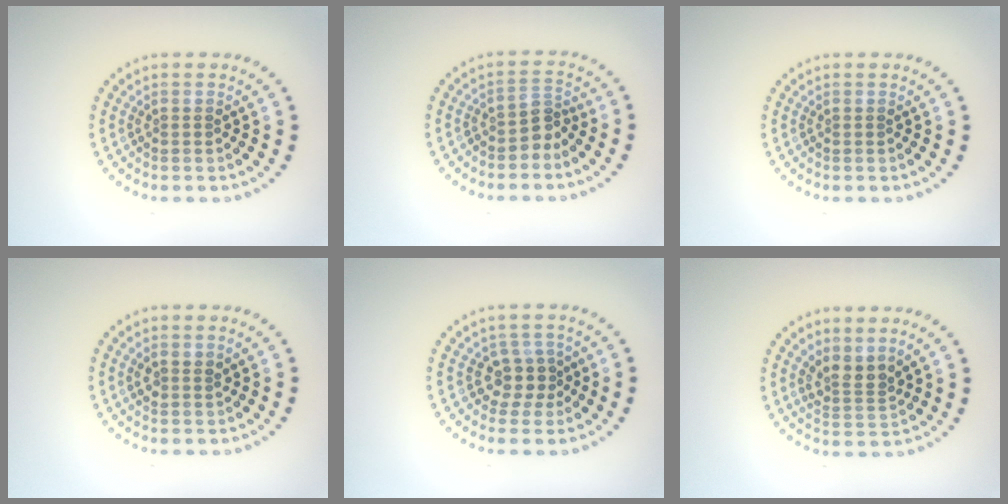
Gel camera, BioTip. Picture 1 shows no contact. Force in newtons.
{"total": 2.1, "press": 1.5, "slide": 1.4}
{"total": 0.0}
{"total": 1.2, "press": 1.1, "slide": 0.5}
{"total": 2.4, "press": 1.9, "slide": 1.5}
{"total": 2.6, "press": 1.9, "slide": 1.7}